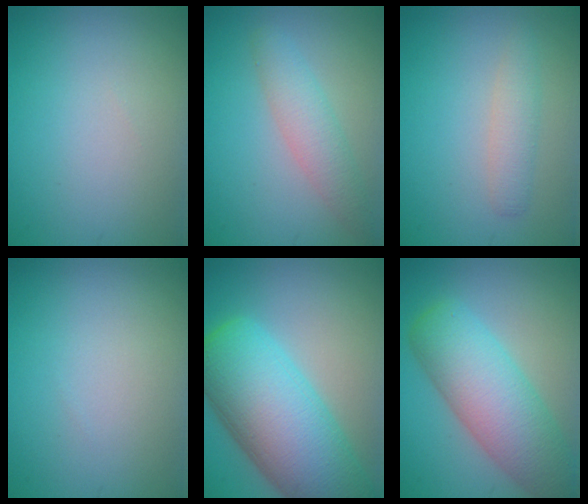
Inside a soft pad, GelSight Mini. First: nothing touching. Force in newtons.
{"total": 3.0, "press": 2.9, "slide": 0.2}
{"total": 1.9, "press": 1.9, "slide": 0.1}
{"total": 0.0}
{"total": 13.0, "press": 13.0, "slide": 0.7}
{"total": 8.3, "press": 8.3, "slide": 0.3}